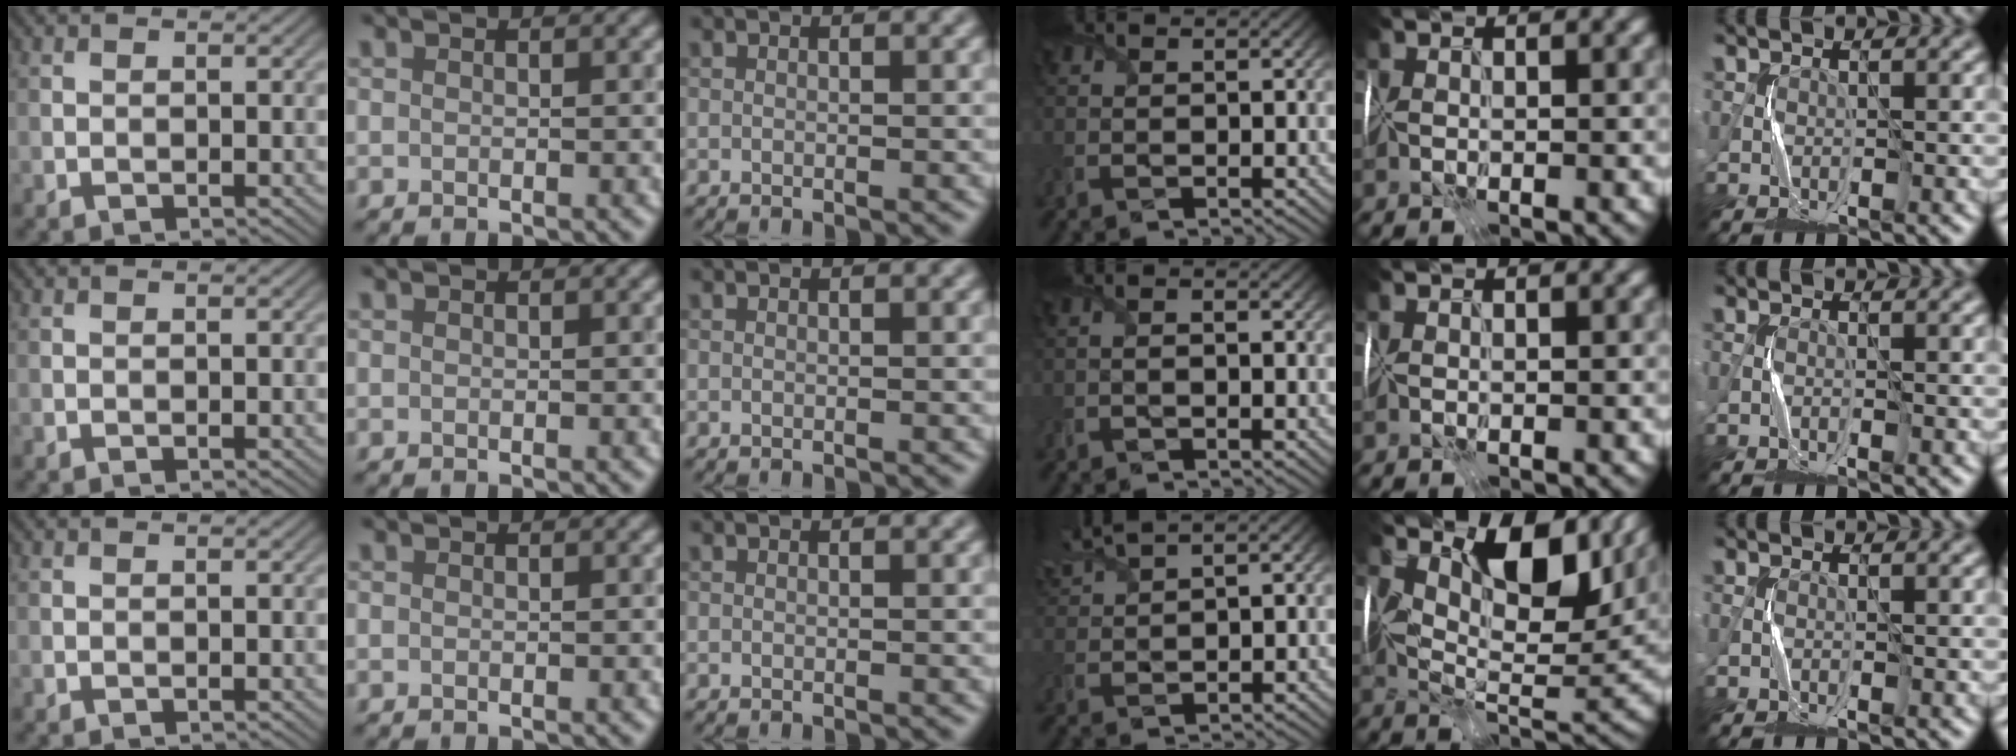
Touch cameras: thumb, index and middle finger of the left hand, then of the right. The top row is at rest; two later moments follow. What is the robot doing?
{"motion": "wrap", "object": "plastic wrap"}